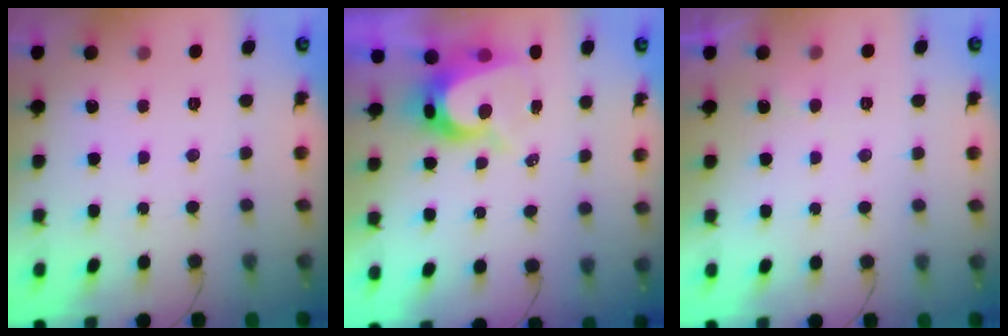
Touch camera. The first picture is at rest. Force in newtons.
{"total": 8.3, "press": 8.2, "slide": 0.8}
{"total": 4.0, "press": 4.0, "slide": 0.3}